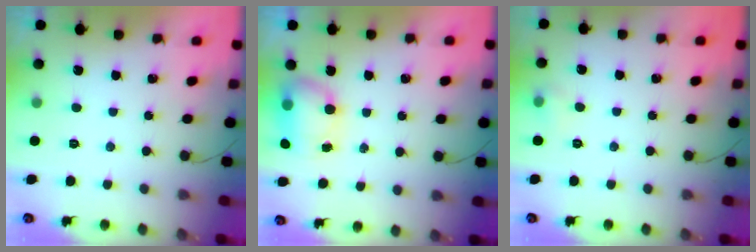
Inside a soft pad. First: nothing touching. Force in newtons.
{"total": 7.1, "press": 7.1, "slide": 0.7}
{"total": 4.3, "press": 4.2, "slide": 1.1}